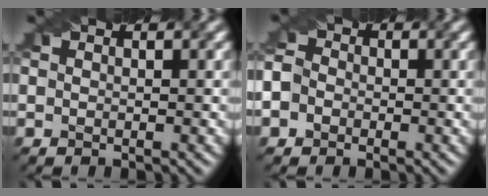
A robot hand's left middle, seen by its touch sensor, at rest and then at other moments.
{"total": 4.3, "force": [-0.8, 3.8, 1.9], "torque": [-0.031, 0.021, -0.037]}